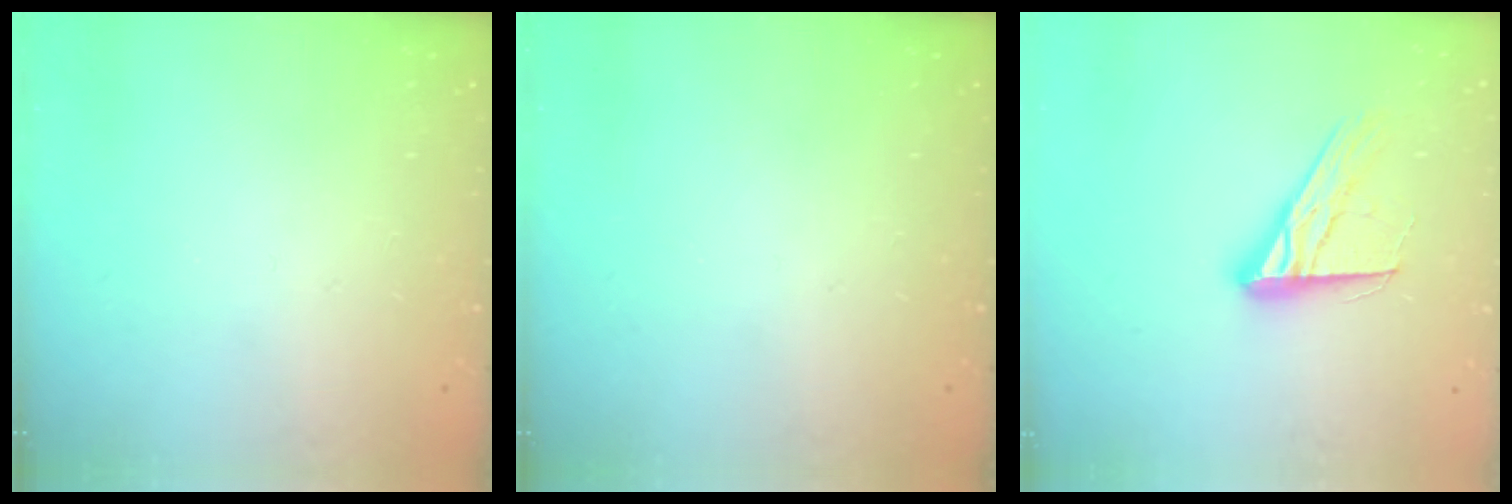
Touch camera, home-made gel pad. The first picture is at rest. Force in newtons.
{"total": 0.0}
{"total": 14.0, "press": 14.0, "slide": 1.0}